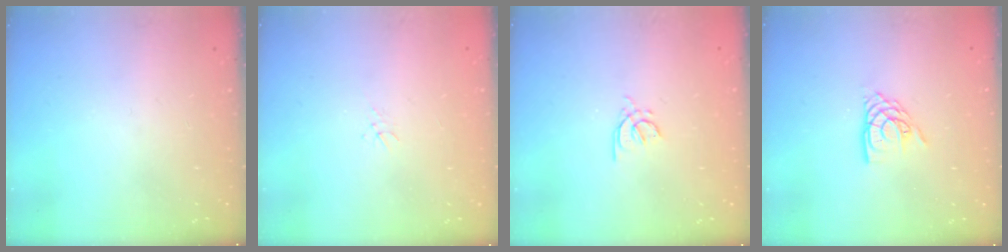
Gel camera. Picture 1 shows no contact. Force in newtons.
{"total": 1.2, "press": 1.1, "slide": 0.3}
{"total": 2.8, "press": 2.7, "slide": 0.8}
{"total": 7.9, "press": 7.9, "slide": 0.6}